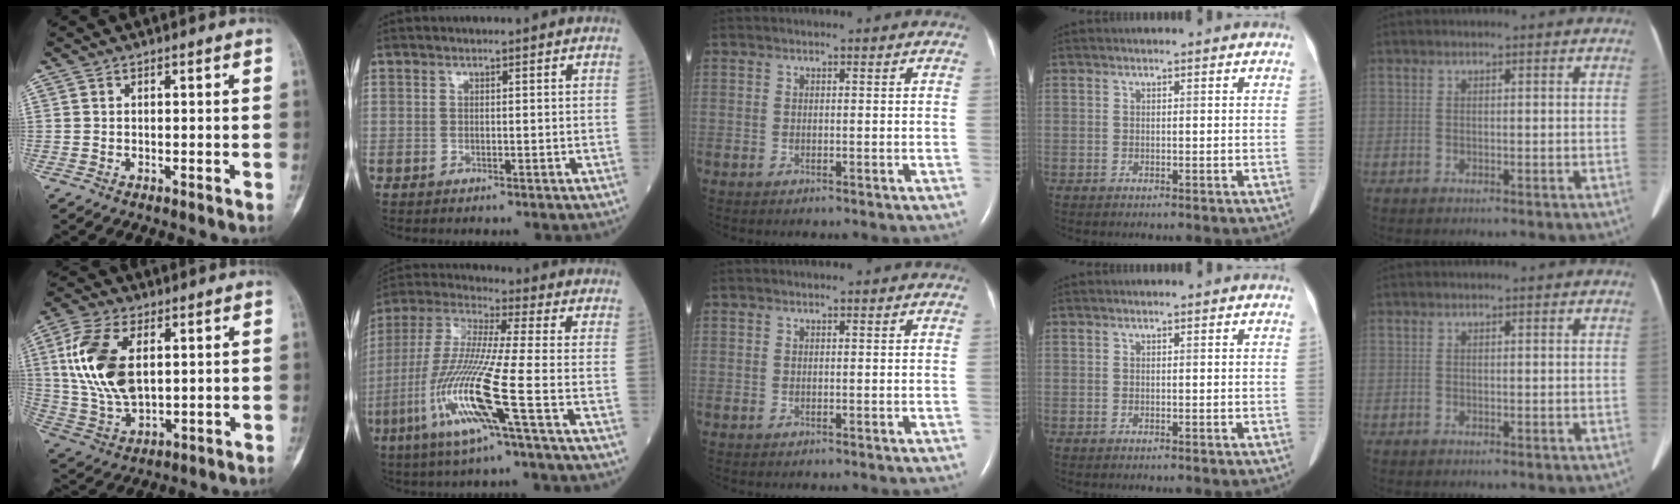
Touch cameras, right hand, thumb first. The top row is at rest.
{"thumb": {"total": 15.4, "force": [3.5, 8.5, 12.4], "torque": [-0.253, -0.008, 0.074]}, "index": {"total": 15.3, "force": [-5.8, -1.1, 14.1], "torque": [-0.306, -0.023, -0.121]}}